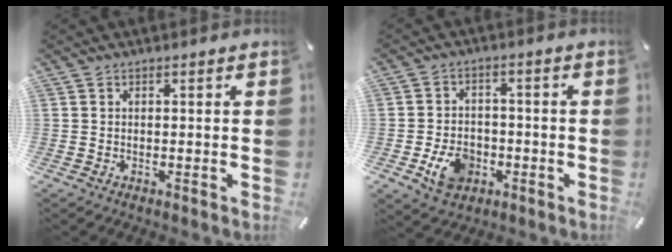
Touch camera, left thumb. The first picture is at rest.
{"total": 8.2, "force": [-2.9, 6.3, 4.4], "torque": [-0.087, 0.014, -0.051]}